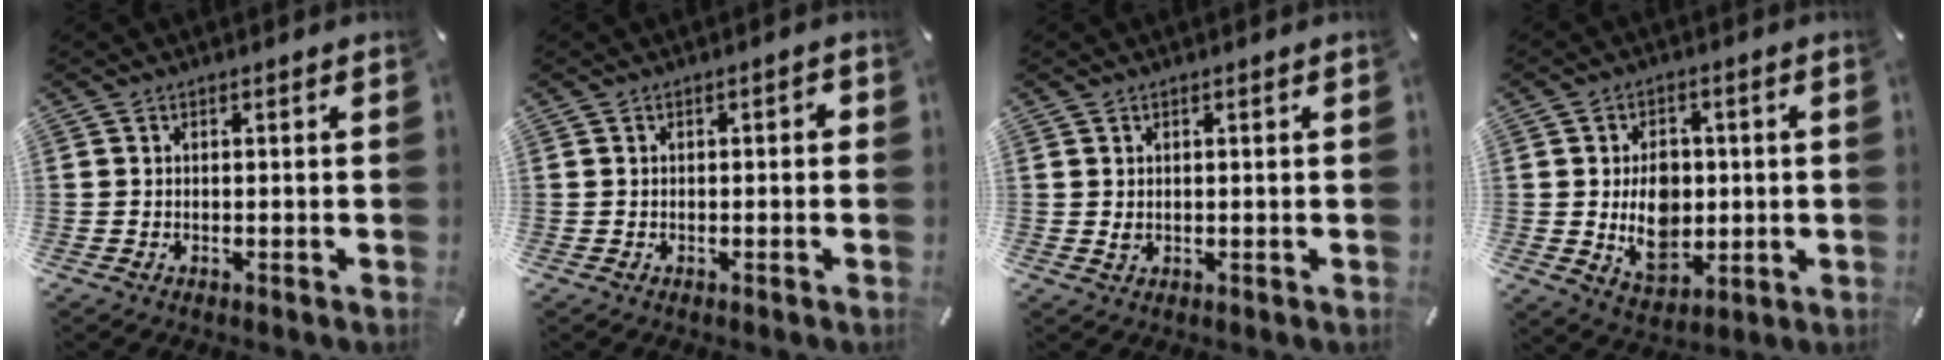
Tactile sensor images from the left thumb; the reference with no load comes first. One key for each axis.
{"total": 1.0, "fx": -0.4, "fy": 0.5, "fz": 0.8, "tx": -0.018, "ty": 0.002, "tz": -0.009}
{"total": 0.9, "fx": 0.3, "fy": 0.6, "fz": 0.5, "tx": -0.003, "ty": -0.001, "tz": 0.005}
{"total": 10.5, "fx": -0.2, "fy": 8.0, "fz": 6.8, "tx": -0.100, "ty": -0.003, "tz": -0.003}